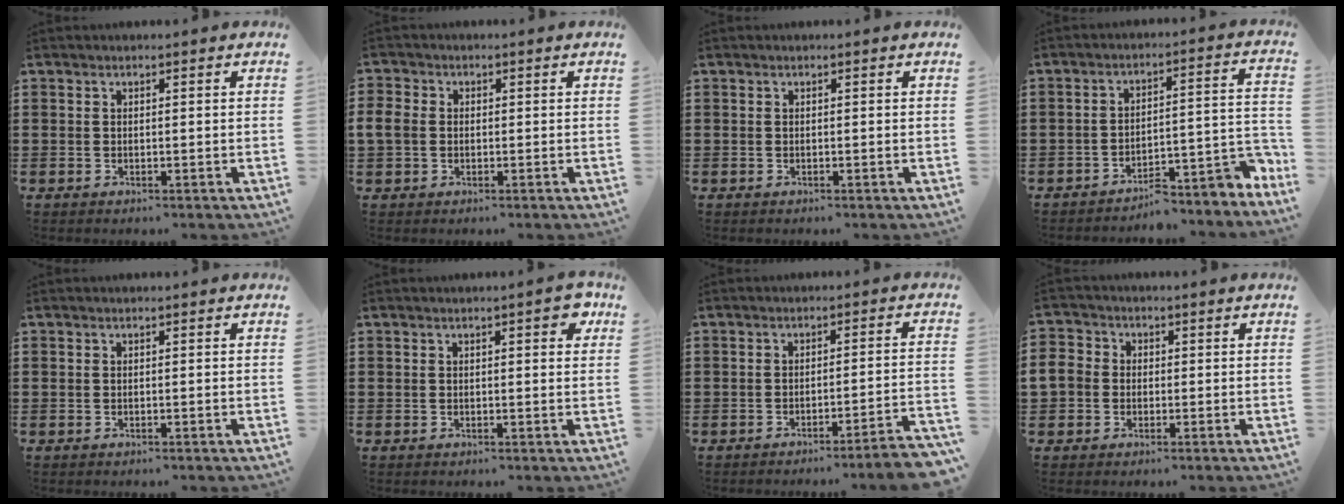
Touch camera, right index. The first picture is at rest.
{"total": 2.9, "force": [-0.2, 2.5, 1.6], "torque": [-0.050, 0.004, -0.010]}
{"total": 0.0}
{"total": 5.2, "force": [-4.8, 0.3, 2.1], "torque": [-0.033, -0.010, -0.096]}
{"total": 0.0}
{"total": 2.7, "force": [1.2, 0.8, 2.3], "torque": [-0.024, -0.001, 0.013]}
{"total": 3.5, "force": [-2.9, -0.7, 1.8], "torque": [-0.031, -0.015, -0.059]}
{"total": 3.9, "force": [-0.6, 3.5, 1.4], "torque": [-0.060, 0.002, -0.021]}